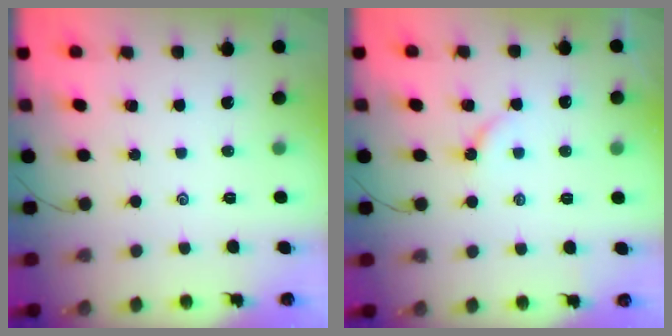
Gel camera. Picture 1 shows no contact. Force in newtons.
{"total": 4.6, "press": 4.5, "slide": 0.7}